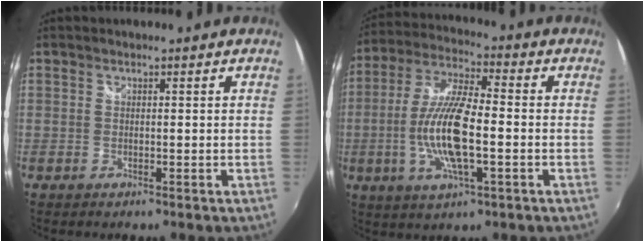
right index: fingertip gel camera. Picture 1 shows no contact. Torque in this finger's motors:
{"motor_torque": [2.03, -0.11, 1.06, 0.21]}